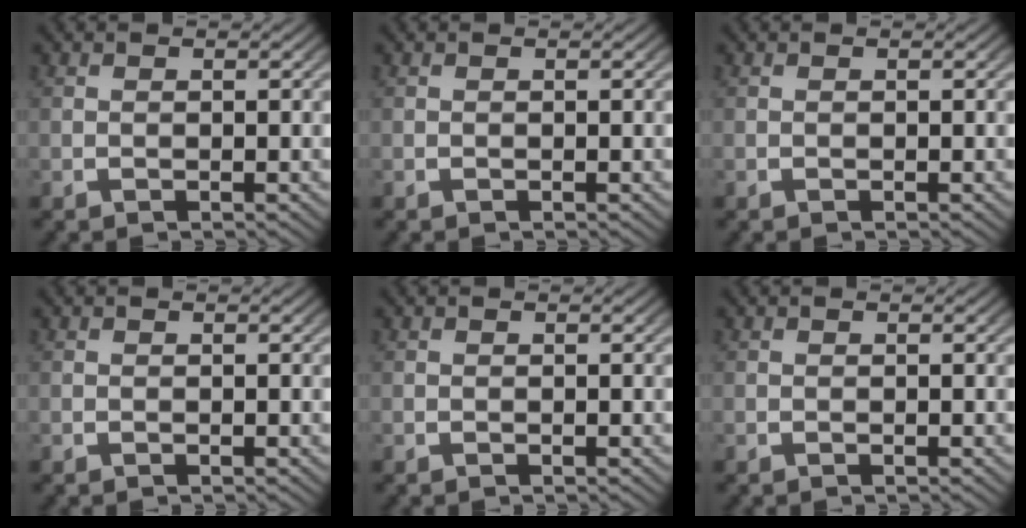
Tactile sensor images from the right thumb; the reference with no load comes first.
{"total": 0.0}
{"total": 0.0}
{"total": 0.0}
{"total": 0.0}
{"total": 0.0}